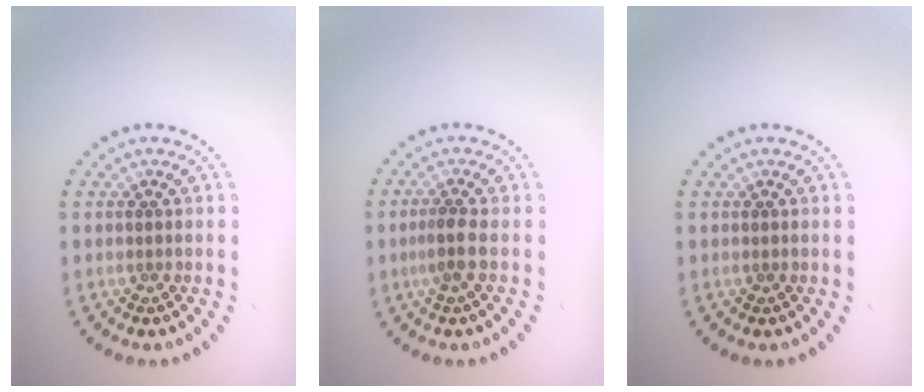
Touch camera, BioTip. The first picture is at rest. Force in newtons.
{"total": 1.9, "press": 1.4, "slide": 1.2}
{"total": 0.0}